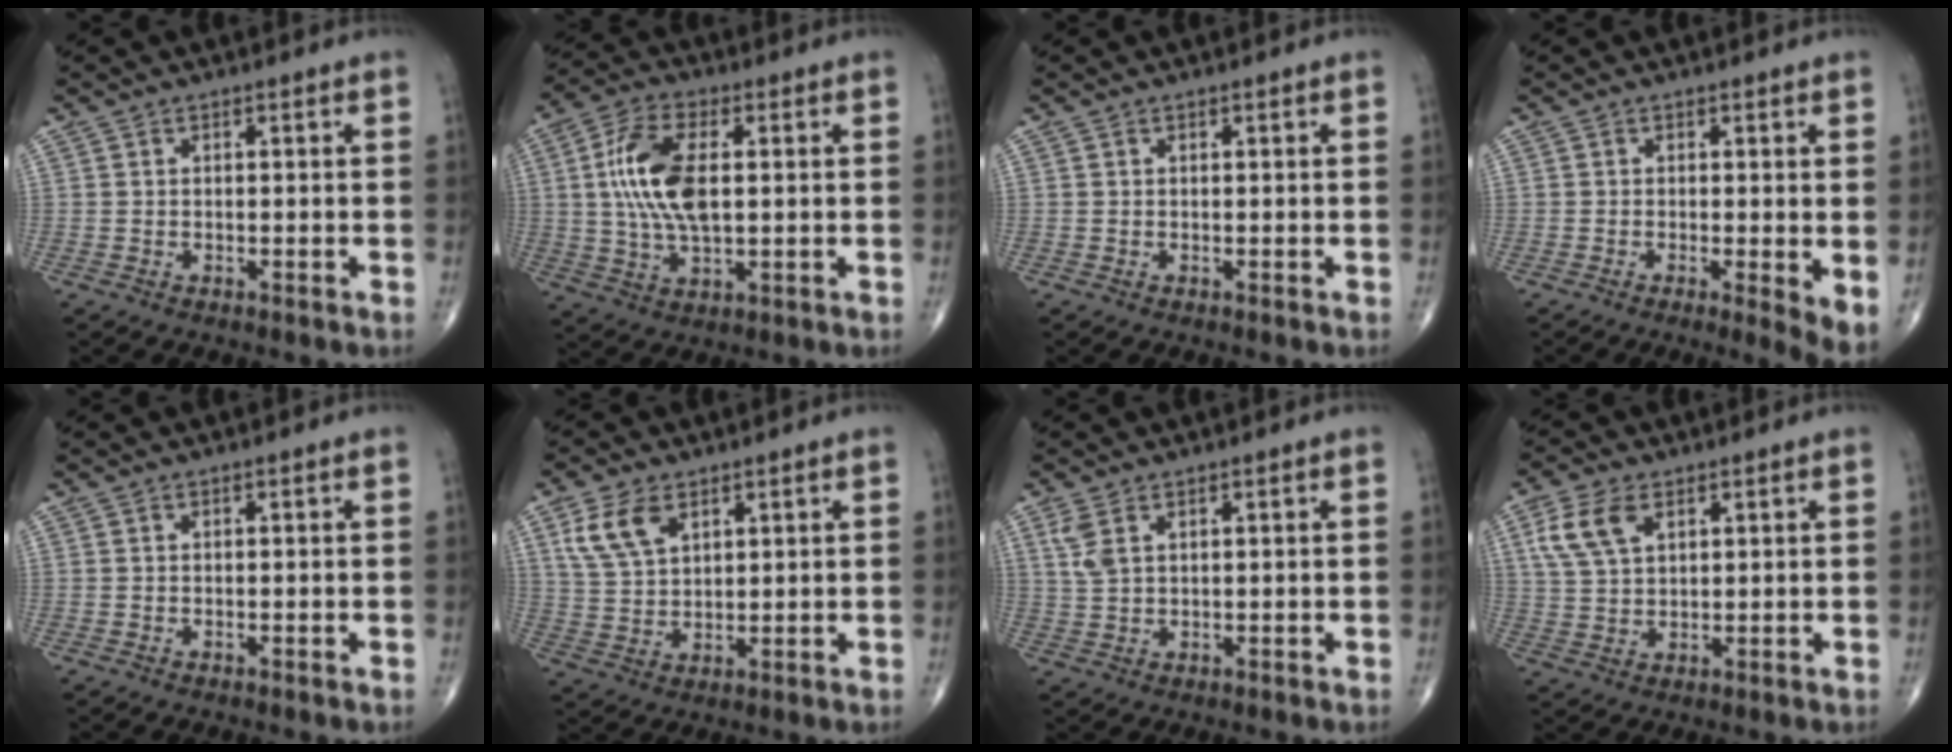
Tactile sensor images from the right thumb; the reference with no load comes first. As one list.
[{"total": 13.0, "force": [1.6, 6.3, 11.2], "torque": [-0.229, 0.005, 0.029]}, {"total": 0.0}, {"total": 4.0, "force": [-0.4, 0.7, 3.9], "torque": [-0.063, -0.014, -0.012]}, {"total": 0.0}, {"total": 8.2, "force": [4.0, 4.8, 5.3], "torque": [-0.097, -0.010, 0.085]}, {"total": 3.5, "force": [1.7, 1.8, 2.5], "torque": [-0.060, 0.005, 0.043]}, {"total": 7.9, "force": [3.3, 4.6, 5.5], "torque": [-0.110, -0.002, 0.069]}]